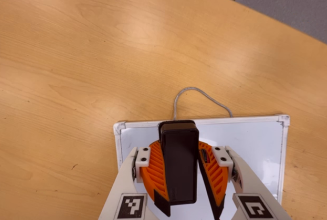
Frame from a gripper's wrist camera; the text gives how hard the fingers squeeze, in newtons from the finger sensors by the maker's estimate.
{"total": 9.4, "left": 9.6, "right": 9.2}